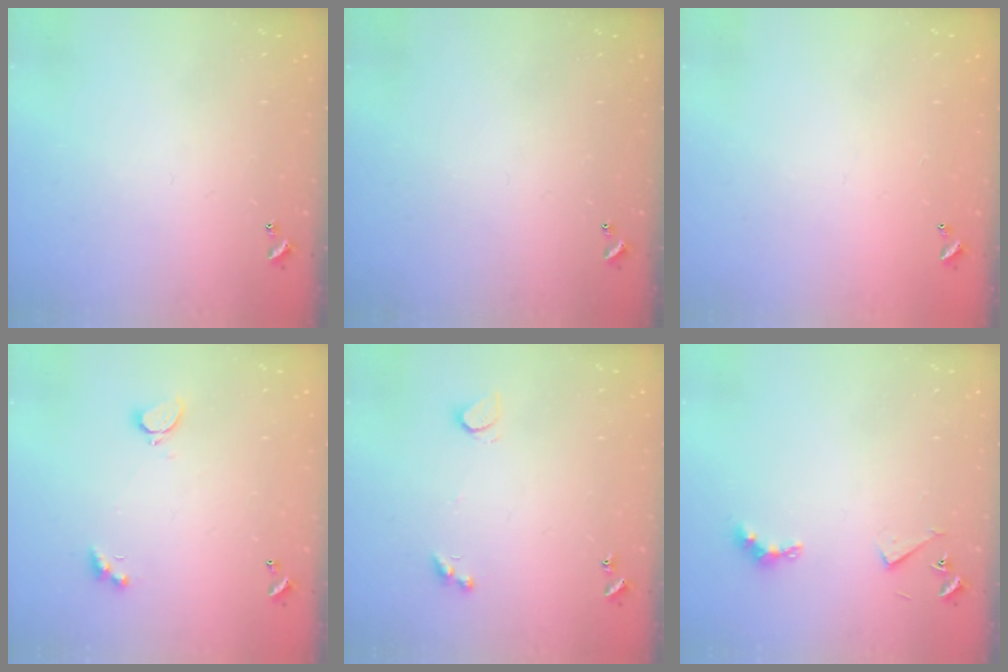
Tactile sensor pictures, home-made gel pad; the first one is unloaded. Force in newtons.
{"total": 0.0}
{"total": 2.9, "press": 2.9, "slide": 0.1}
{"total": 2.2, "press": 2.1, "slide": 0.6}
{"total": 1.7, "press": 1.6, "slide": 0.6}
{"total": 4.2, "press": 4.2, "slide": 0.6}